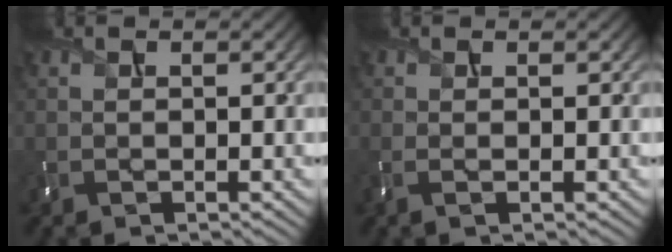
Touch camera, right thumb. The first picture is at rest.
{"total": 0.9, "force": [-0.2, 0.1, 0.9], "torque": [-0.023, -0.005, -0.005]}